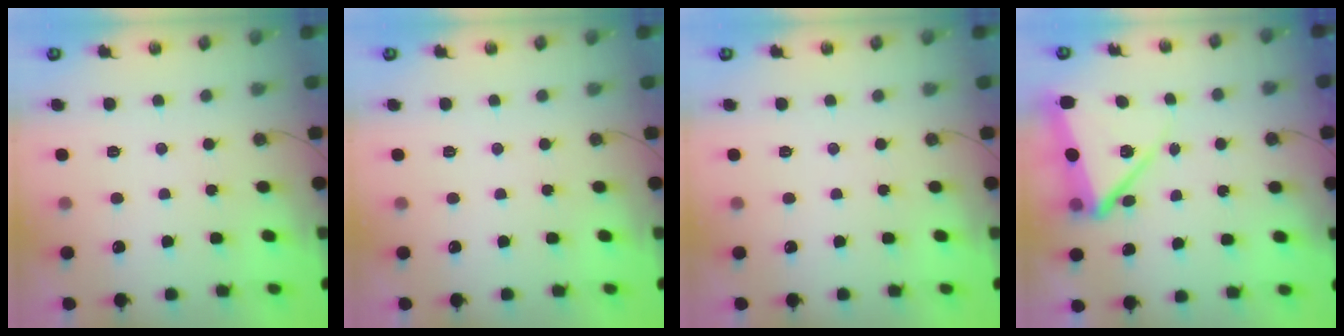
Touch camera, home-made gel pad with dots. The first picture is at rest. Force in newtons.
{"total": 0.0}
{"total": 0.0}
{"total": 9.3, "press": 8.0, "slide": 4.6}